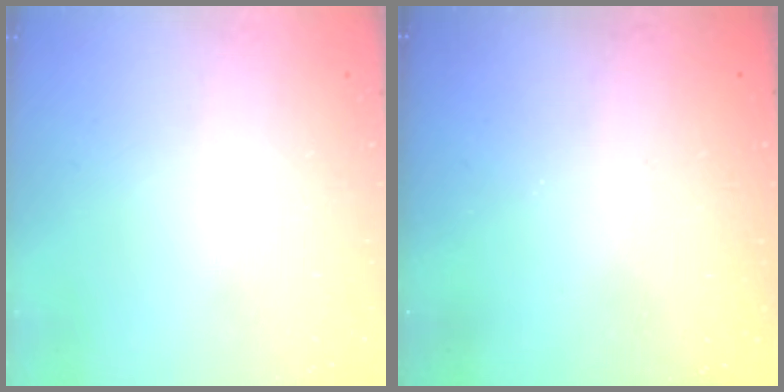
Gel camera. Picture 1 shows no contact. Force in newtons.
{"total": 3.1, "press": 3.1, "slide": 0.1}